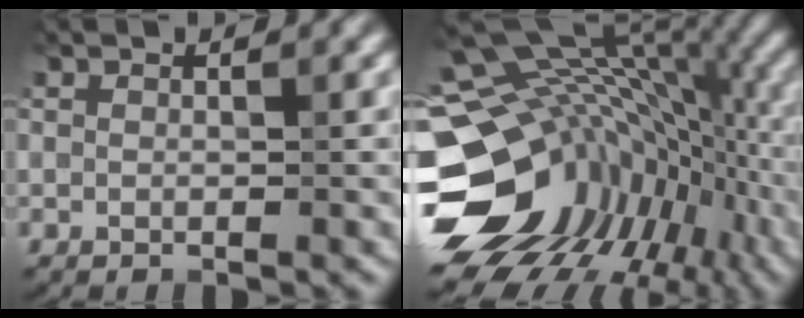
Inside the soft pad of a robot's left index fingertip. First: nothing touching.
{"total": 15.4, "force": [-4.8, 11.6, 8.9], "torque": [-0.183, -0.023, 0.002]}